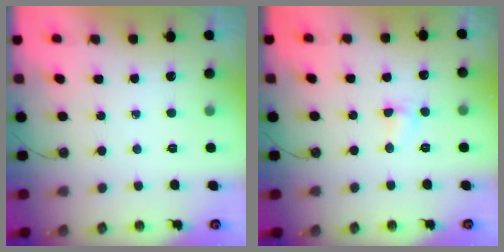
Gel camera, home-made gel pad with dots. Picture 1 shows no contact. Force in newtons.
{"total": 5.3, "press": 5.3, "slide": 0.6}